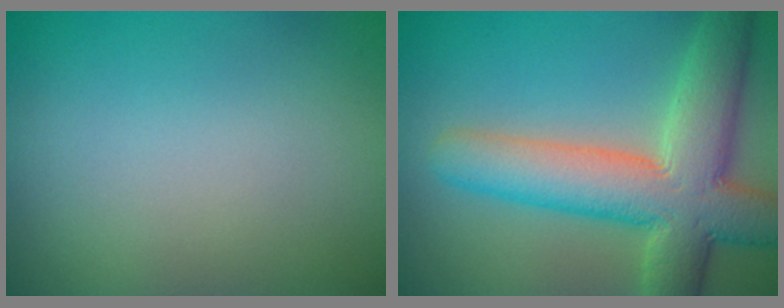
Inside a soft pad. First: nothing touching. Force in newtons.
{"total": 9.3, "press": 9.2, "slide": 0.5}